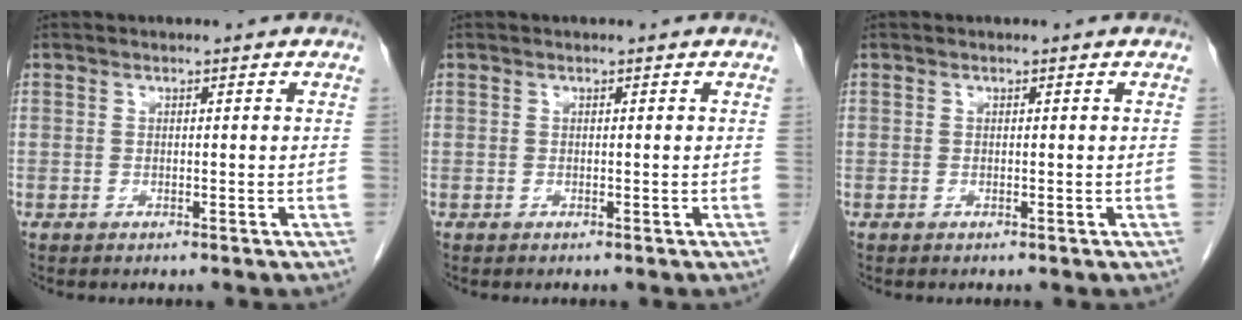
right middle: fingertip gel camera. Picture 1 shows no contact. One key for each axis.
{"total": 0.0}
{"total": 0.0}